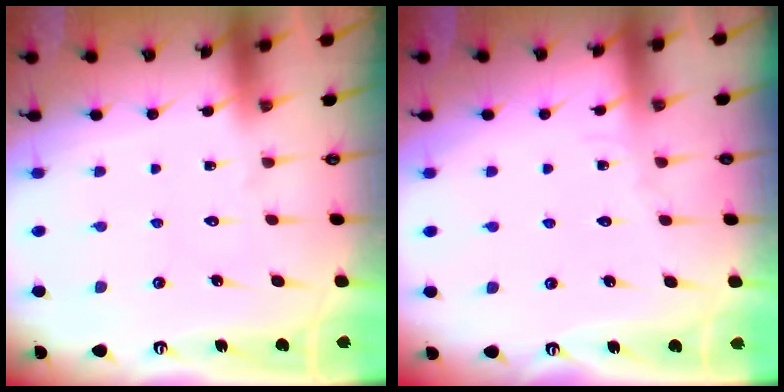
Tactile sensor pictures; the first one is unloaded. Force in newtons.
{"total": 2.5, "press": 2.5, "slide": 0.3}